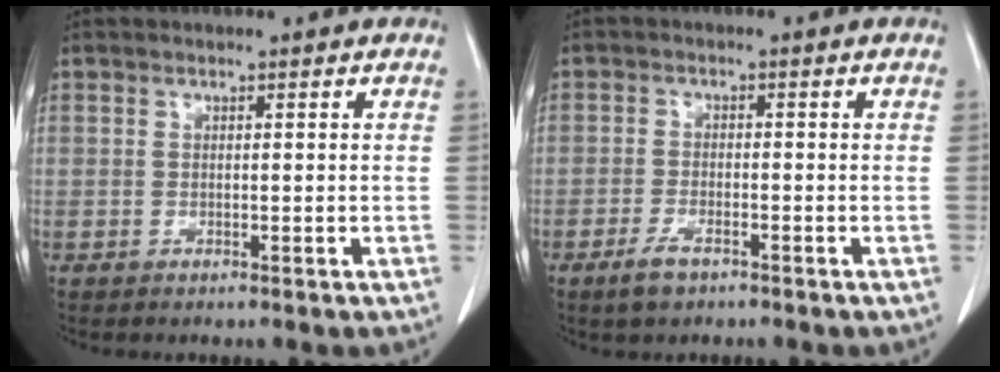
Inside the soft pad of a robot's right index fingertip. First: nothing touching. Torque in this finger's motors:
{"motor_torque": [0.30, -0.24, 0.12, 0.04]}